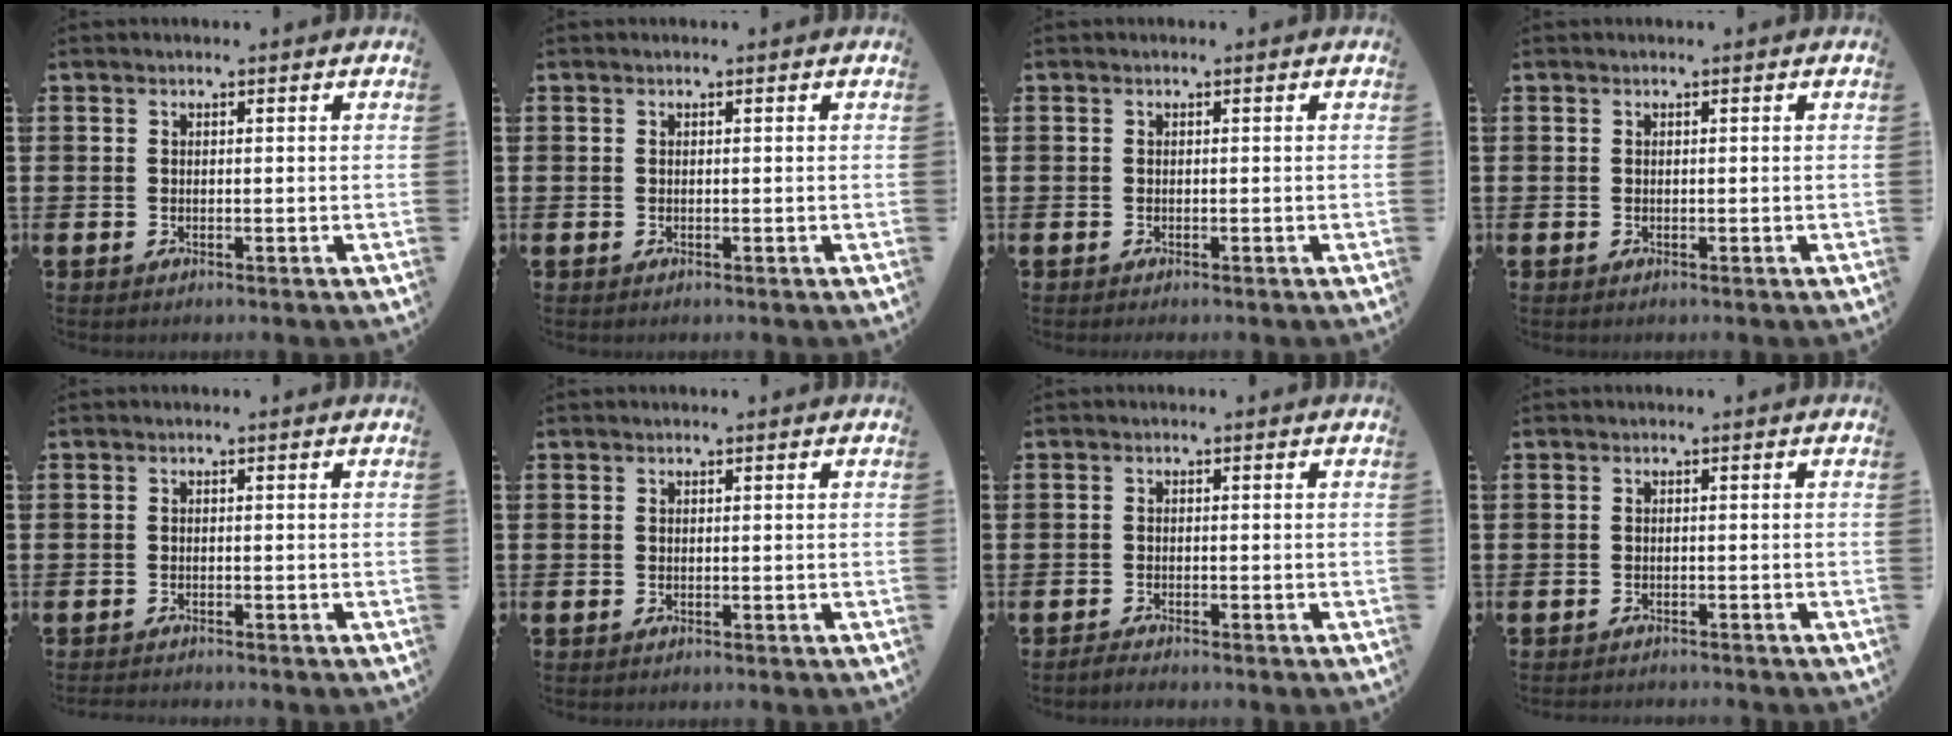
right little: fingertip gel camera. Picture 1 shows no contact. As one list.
[{"total": 0.0}, {"total": 0.0}, {"total": 0.0}, {"total": 0.7, "force": [-0.7, 0.0, 0.0], "torque": [-0.001, -0.003, -0.014]}, {"total": 0.0}, {"total": 1.0, "force": [-1.0, 0.0, 0.2], "torque": [-0.006, 0.000, -0.021]}, {"total": 0.8, "force": [-0.8, 0.0, -0.1], "torque": [0.000, 0.000, -0.017]}]